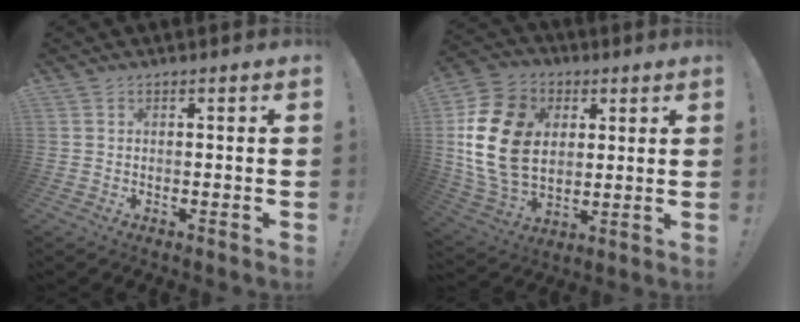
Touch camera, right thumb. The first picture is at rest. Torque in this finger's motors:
{"motor_torque": [2.02, 2.99, 1.69, -0.06, 0.70]}